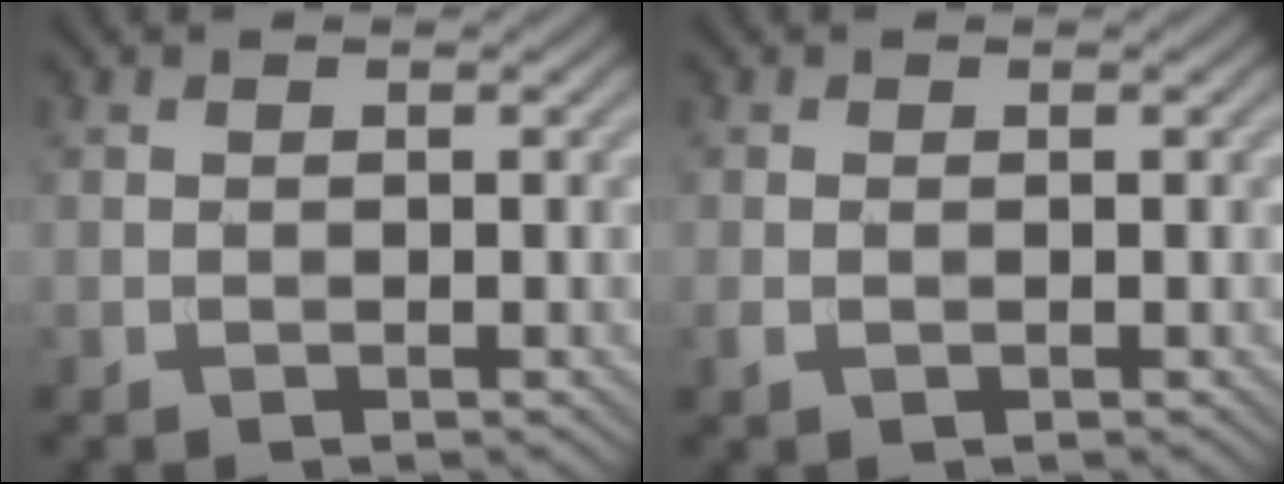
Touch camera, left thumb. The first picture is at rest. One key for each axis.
{"total": 1.0, "fx": -0.2, "fy": 0.4, "fz": 0.8, "tx": -0.023, "ty": -0.001, "tz": -0.003}